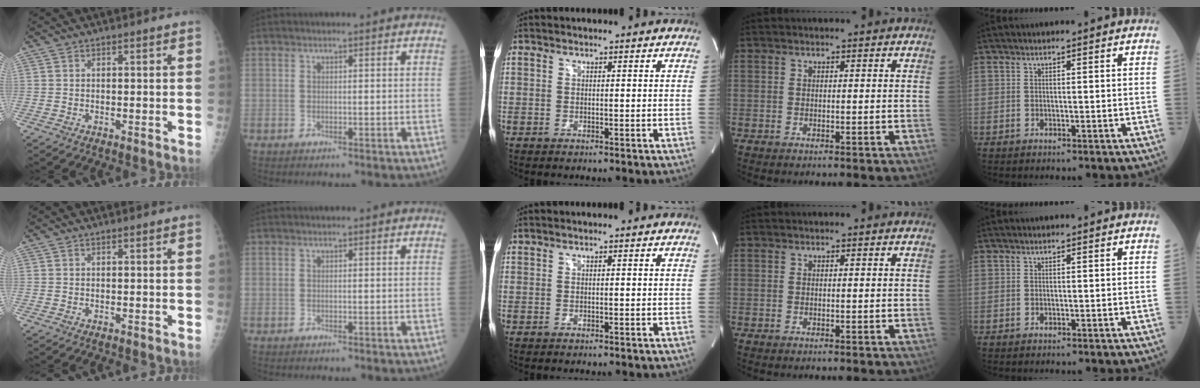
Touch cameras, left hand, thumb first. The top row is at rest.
{}